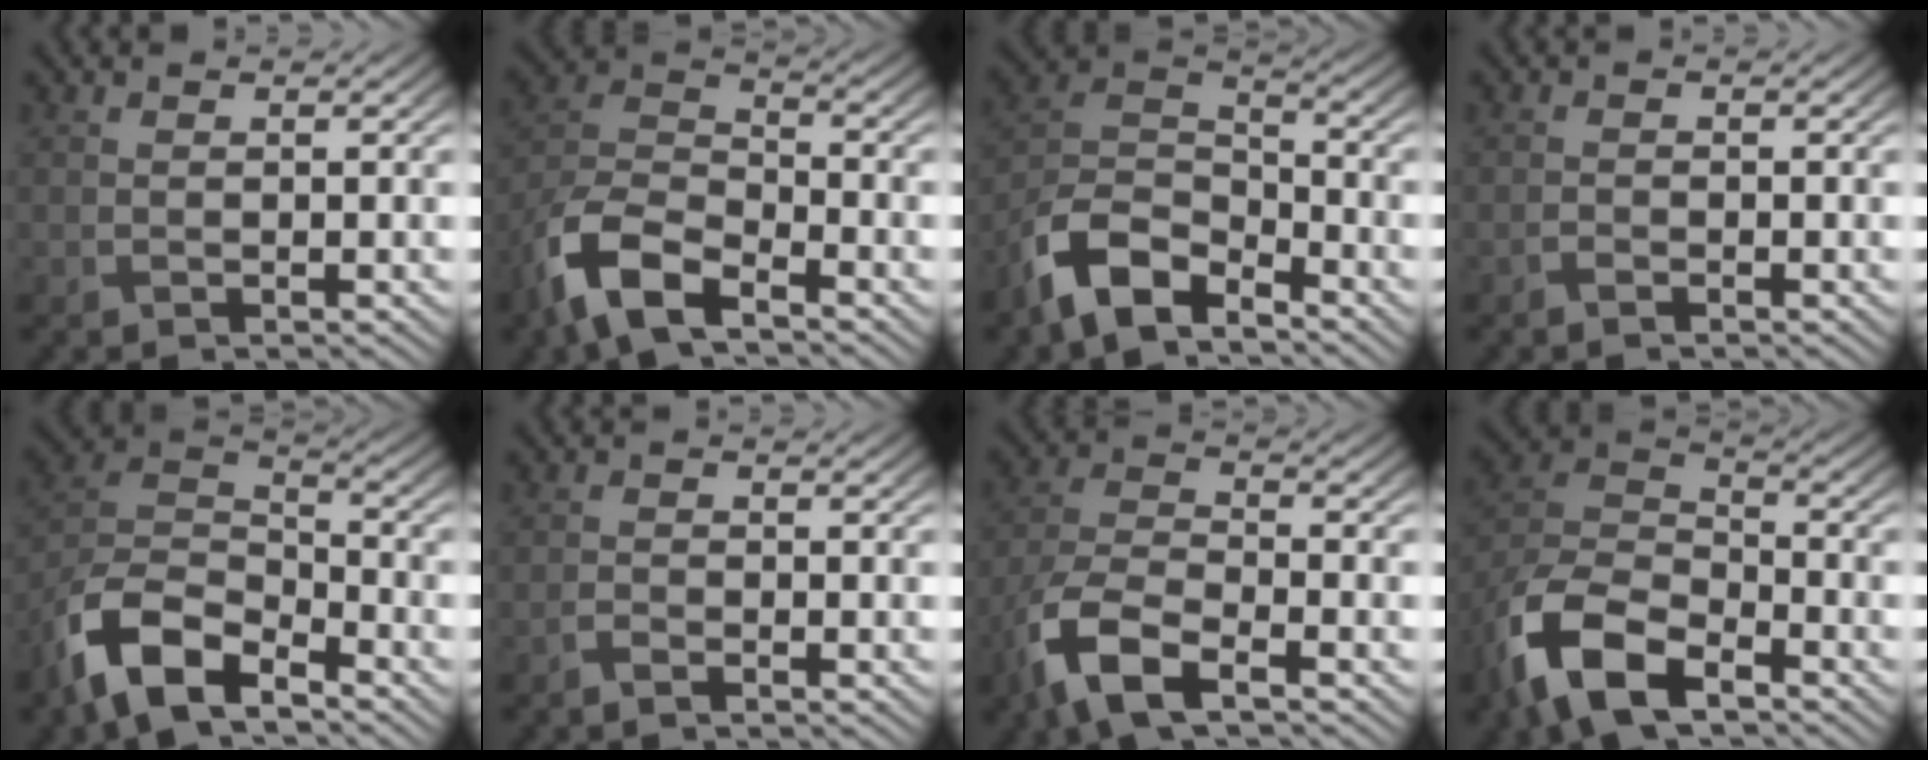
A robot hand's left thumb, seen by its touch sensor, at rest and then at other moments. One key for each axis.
{"total": 10.9, "fx": -7.1, "fy": 4.6, "fz": 6.8, "tx": -0.150, "ty": -0.014, "tz": -0.159}
{"total": 10.5, "fx": -7.3, "fy": 4.6, "fz": 5.9, "tx": -0.129, "ty": -0.007, "tz": -0.160}
{"total": 0.8, "fx": -0.6, "fy": 0.2, "fz": 0.4, "tx": -0.009, "ty": 0.001, "tz": -0.013}
{"total": 12.0, "fx": -8.0, "fy": 5.5, "fz": 7.1, "tx": -0.157, "ty": -0.013, "tz": -0.166}
{"total": 1.1, "fx": -0.9, "fy": 0.3, "fz": 0.6, "tx": -0.016, "ty": 0.001, "tz": -0.021}
{"total": 8.9, "fx": -5.2, "fy": 3.8, "fz": 6.2, "tx": -0.147, "ty": -0.015, "tz": -0.115}
{"total": 13.1, "fx": -8.1, "fy": 6.6, "fz": 7.9, "tx": -0.185, "ty": -0.020, "tz": -0.168}